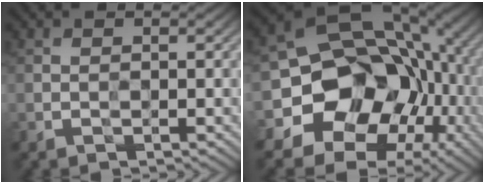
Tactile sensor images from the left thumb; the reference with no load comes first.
{"total": 15.8, "force": [-2.8, 13.4, 7.8], "torque": [-0.164, -0.028, -0.051]}